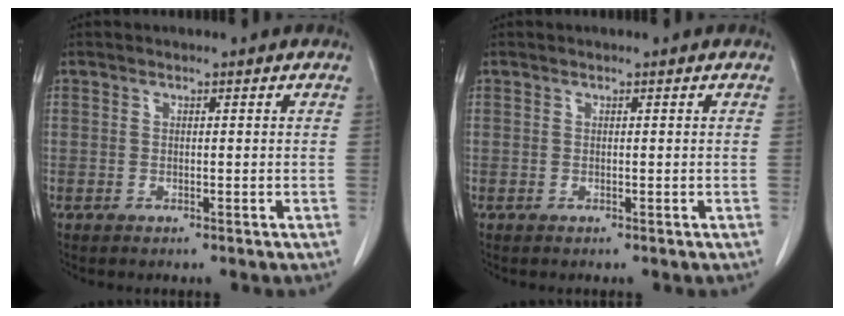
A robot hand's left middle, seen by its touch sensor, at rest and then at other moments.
{"total": 0.0}